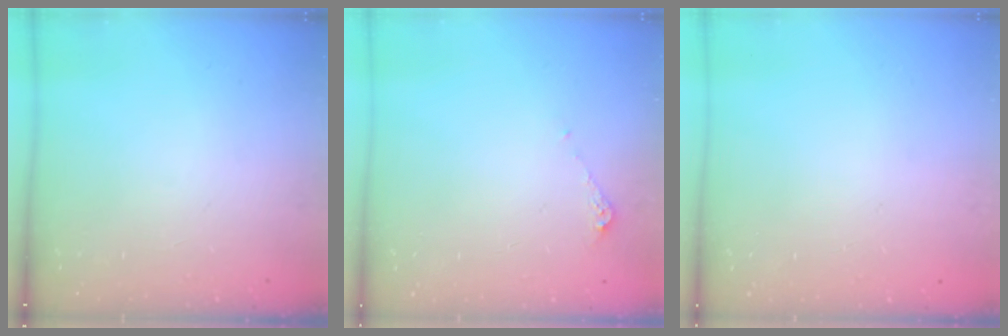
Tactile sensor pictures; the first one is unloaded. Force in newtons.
{"total": 4.3, "press": 4.2, "slide": 0.5}
{"total": 0.0}